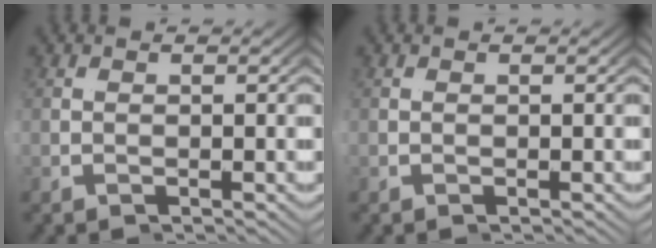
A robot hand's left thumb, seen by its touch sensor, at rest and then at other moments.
{"total": 0.0}